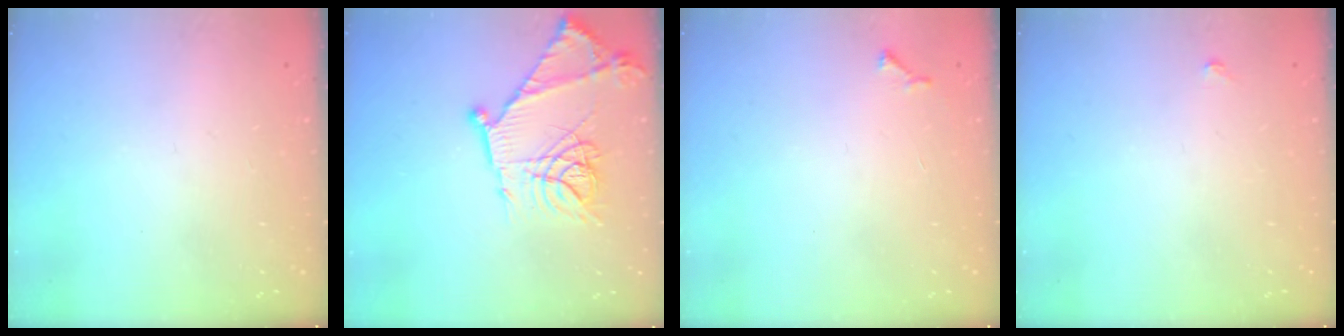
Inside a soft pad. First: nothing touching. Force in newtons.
{"total": 16.5, "press": 16.4, "slide": 1.1}
{"total": 3.7, "press": 3.6, "slide": 0.5}
{"total": 3.0, "press": 3.0, "slide": 0.5}